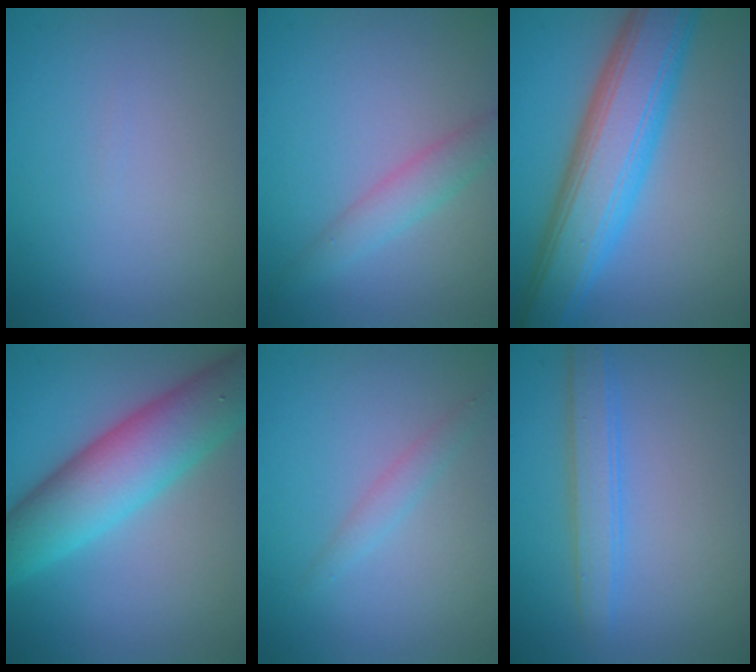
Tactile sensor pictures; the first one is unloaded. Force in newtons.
{"total": 2.3, "press": 2.3, "slide": 0.0}
{"total": 9.2, "press": 9.2, "slide": 0.2}
{"total": 9.1, "press": 9.1, "slide": 0.3}
{"total": 1.4, "press": 1.4, "slide": 0.0}
{"total": 2.8, "press": 2.8, "slide": 0.0}